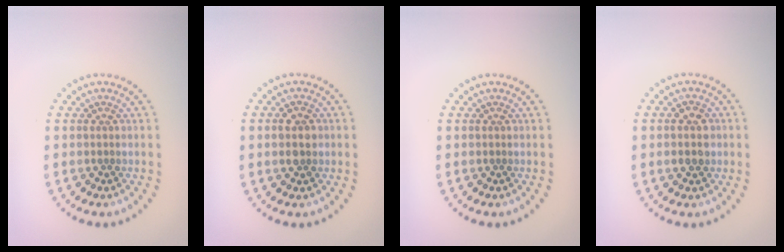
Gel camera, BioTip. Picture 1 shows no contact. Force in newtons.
{"total": 2.7, "press": 2.7, "slide": 0.1}
{"total": 0.0}
{"total": 2.8, "press": 2.8, "slide": 0.2}